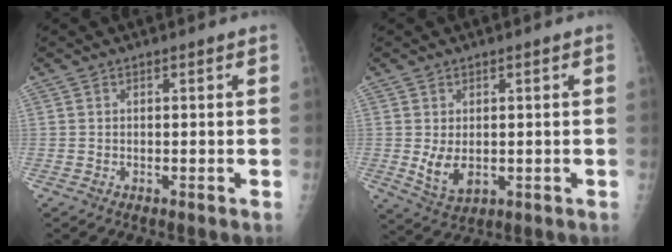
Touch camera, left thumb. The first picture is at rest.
{"total": 5.2, "force": [-0.3, 3.3, 4.1], "torque": [-0.068, -0.012, 0.007]}